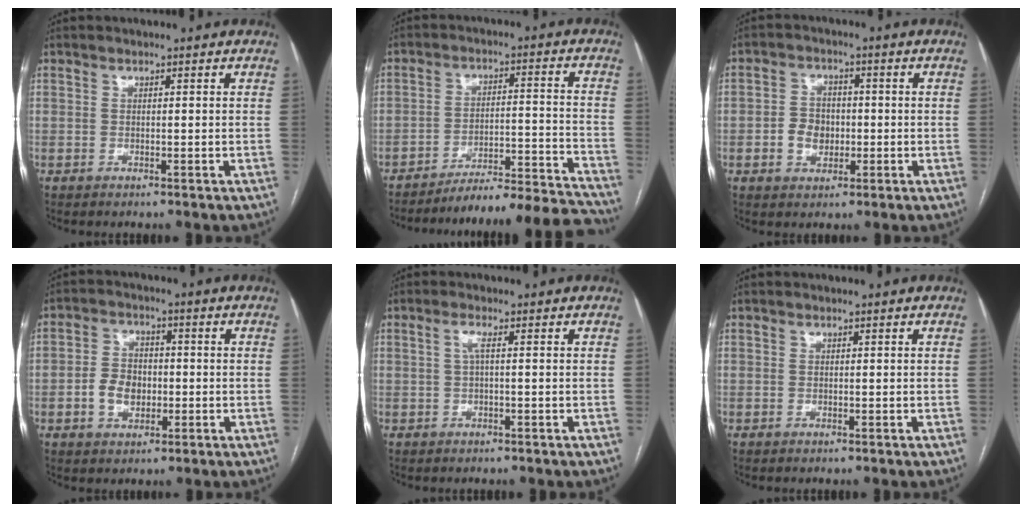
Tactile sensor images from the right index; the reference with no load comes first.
{"total": 18.8, "force": [-18.2, -0.4, 4.5], "torque": [-0.043, 0.015, -0.258]}
{"total": 4.9, "force": [-0.9, 3.9, 2.8], "torque": [-0.054, 0.013, -0.011]}
{"total": 6.3, "force": [-1.4, 4.5, 4.2], "torque": [-0.086, 0.014, -0.022]}
{"total": 1.5, "force": [0.2, 0.1, 1.5], "torque": [-0.035, 0.005, 0.003]}
{"total": 0.0}